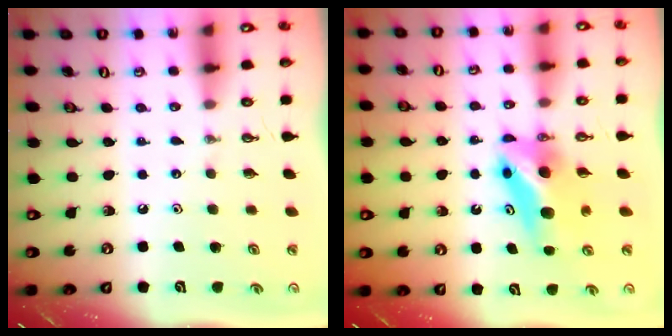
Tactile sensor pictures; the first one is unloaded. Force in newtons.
{"total": 6.4, "press": 6.4, "slide": 0.8}